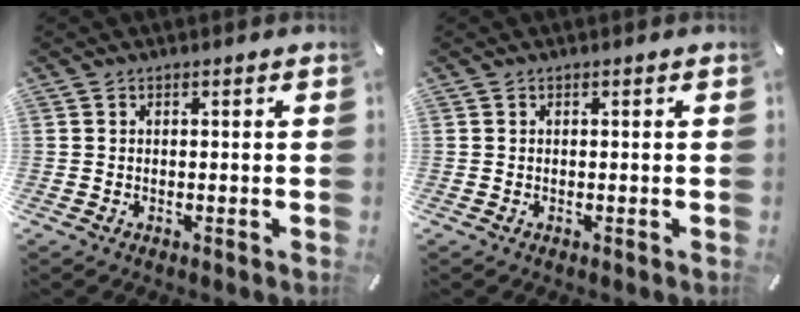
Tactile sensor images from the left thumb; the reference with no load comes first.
{"total": 0.0}